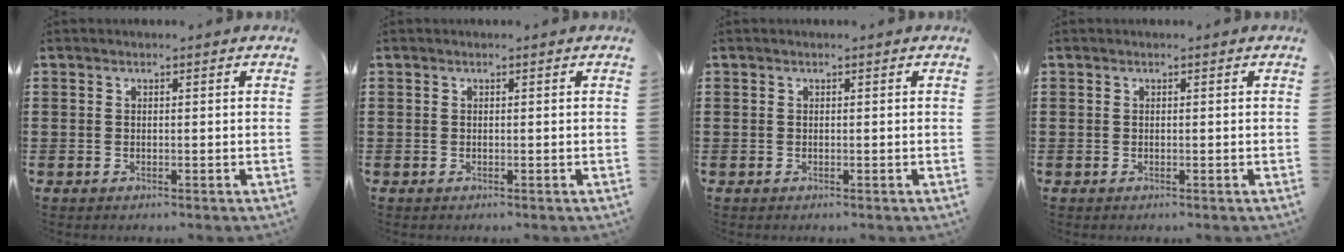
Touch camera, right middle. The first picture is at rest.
{"total": 0.0}
{"total": 0.0}
{"total": 0.0}